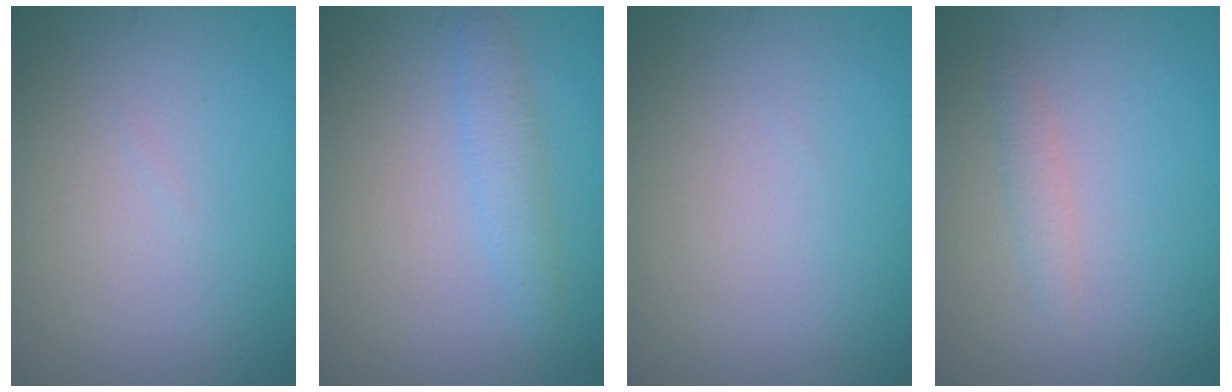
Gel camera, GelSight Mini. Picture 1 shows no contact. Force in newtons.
{"total": 2.0, "press": 2.0, "slide": 0.2}
{"total": 0.0}
{"total": 1.2, "press": 1.2, "slide": 0.0}